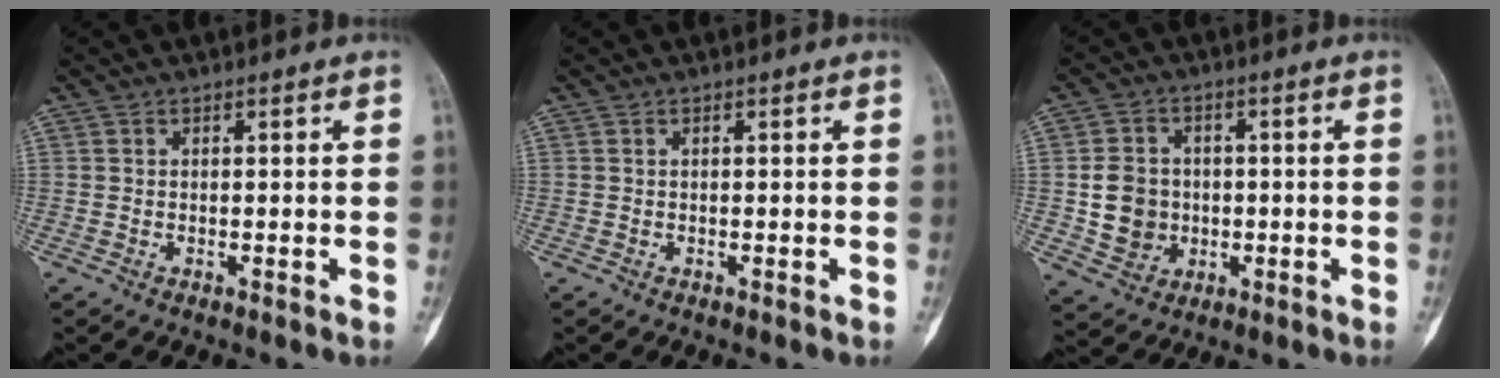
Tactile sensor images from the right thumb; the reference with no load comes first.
{"total": 0.0}
{"total": 8.1, "force": [-0.5, 7.2, 3.7], "torque": [-0.041, 0.007, -0.003]}